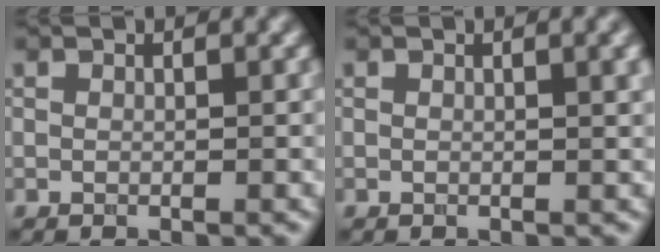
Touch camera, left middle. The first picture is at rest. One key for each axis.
{"total": 1.8, "fx": 0.5, "fy": 0.5, "fz": 1.6, "tx": -0.017, "ty": 0.005, "tz": 0.006}